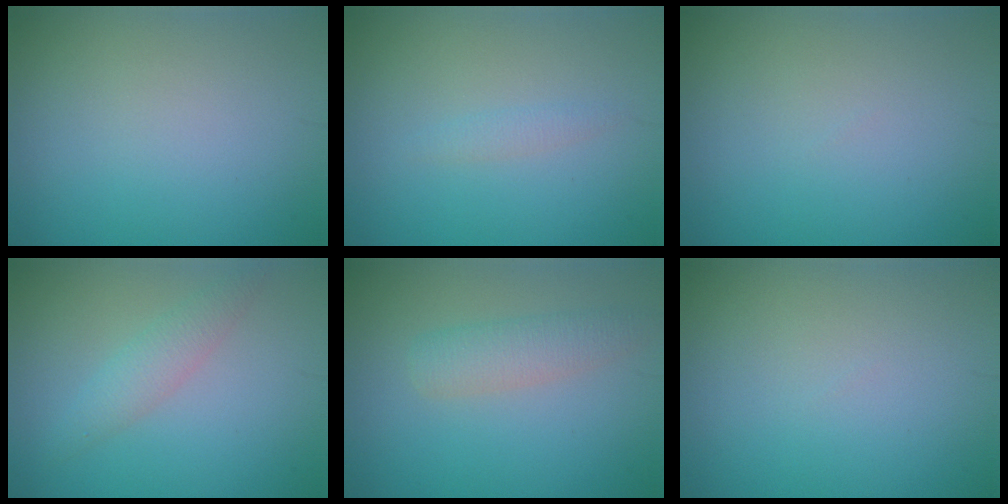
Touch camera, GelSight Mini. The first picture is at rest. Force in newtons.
{"total": 0.9, "press": 0.9, "slide": 0.0}
{"total": 0.0}
{"total": 2.1, "press": 2.1, "slide": 0.1}
{"total": 2.6, "press": 2.6, "slide": 0.2}
{"total": 0.0}